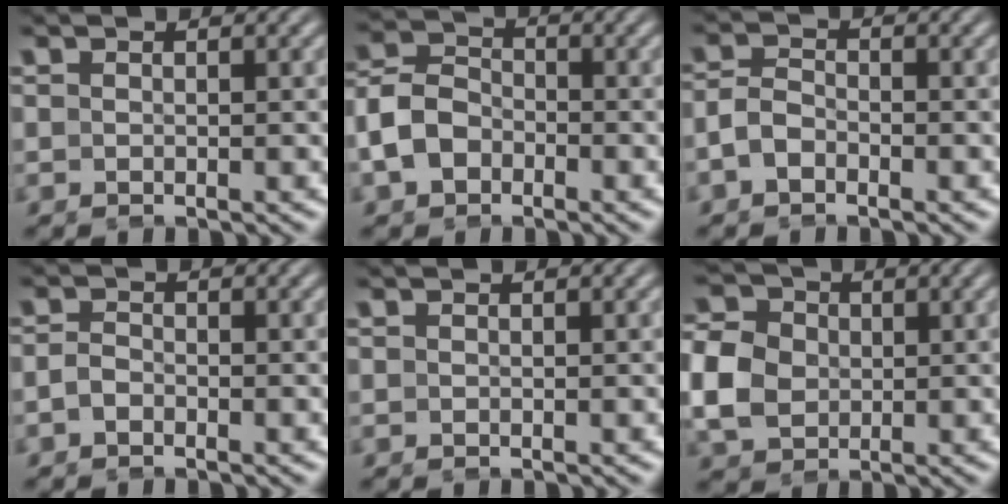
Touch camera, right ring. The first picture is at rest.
{"total": 5.5, "force": [-1.5, 4.8, 2.3], "torque": [-0.058, -0.012, -0.025]}
{"total": 2.4, "force": [-1.4, 1.7, 1.0], "torque": [-0.032, -0.008, -0.024]}
{"total": 1.3, "force": [-1.2, 0.5, 0.3], "torque": [-0.017, -0.011, -0.017]}
{"total": 0.0}
{"total": 6.5, "force": [0.5, 5.6, 3.2], "torque": [-0.073, -0.013, 0.013]}